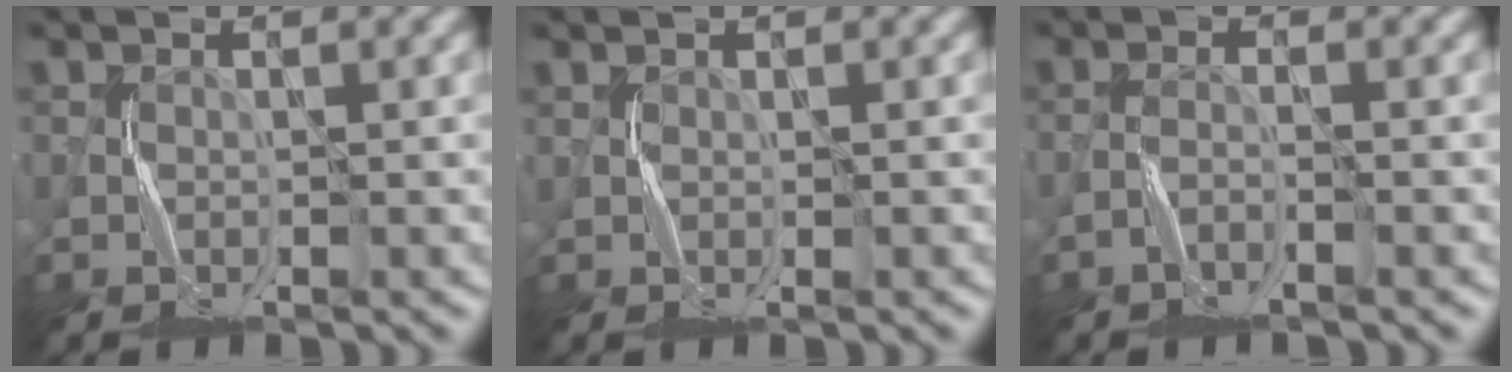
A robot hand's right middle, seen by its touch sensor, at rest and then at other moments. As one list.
[{"total": 0.5, "force": [0.4, 0.1, 0.3], "torque": [-0.006, -0.002, 0.010]}, {"total": 1.0, "force": [-0.9, -0.1, 0.4], "torque": [-0.013, 0.006, -0.023]}]